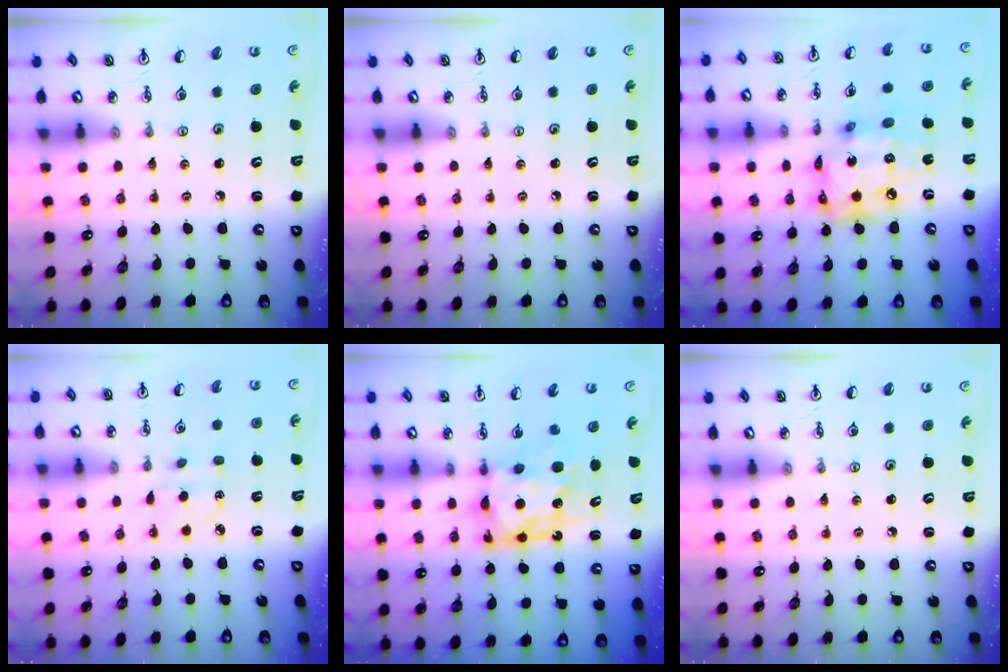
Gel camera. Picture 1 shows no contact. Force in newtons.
{"total": 0.0}
{"total": 15.1, "press": 15.1, "slide": 1.3}
{"total": 2.6, "press": 2.6, "slide": 0.5}
{"total": 8.1, "press": 8.1, "slide": 0.8}
{"total": 0.0}